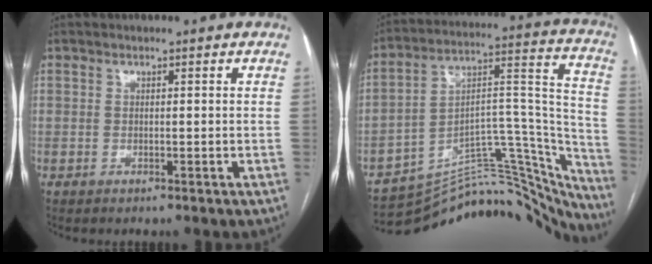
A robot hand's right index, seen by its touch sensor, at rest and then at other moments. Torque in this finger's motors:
{"motor_torque": [-1.21, -0.92, -1.05, -0.21]}